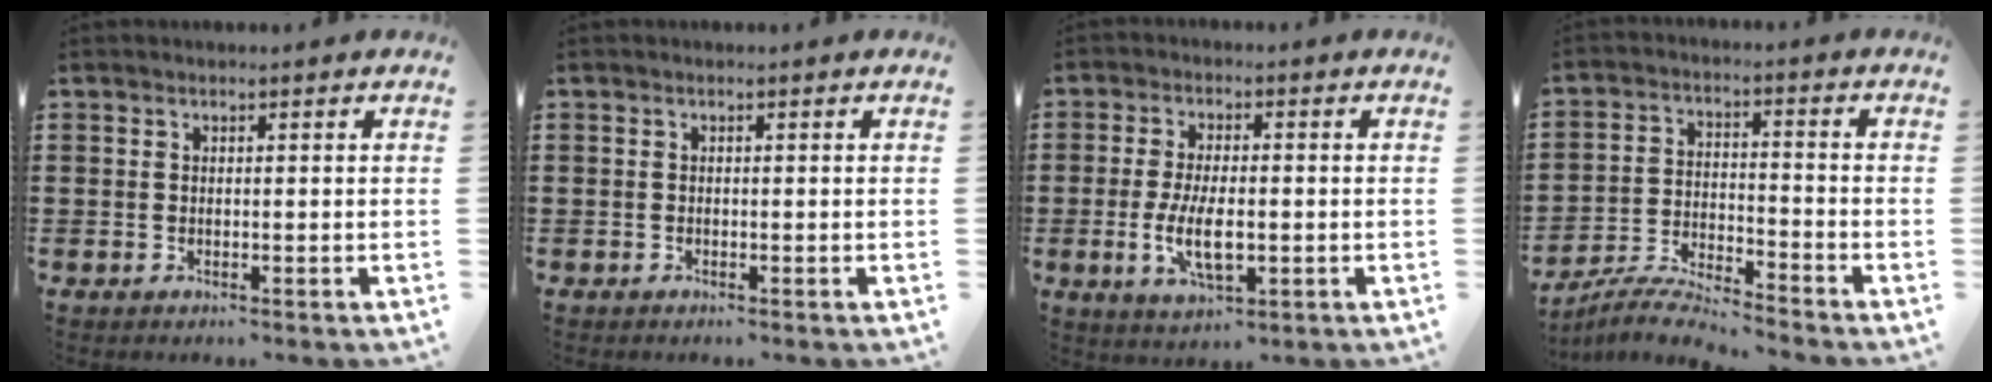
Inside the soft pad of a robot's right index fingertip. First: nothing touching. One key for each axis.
{"total": 0.0}
{"total": 7.0, "fx": -1.4, "fy": 3.1, "fz": 6.2, "tx": -0.126, "ty": -0.009, "tz": -0.030}
{"total": 5.9, "fx": -5.8, "fy": -0.1, "fz": 1.3, "tx": -0.043, "ty": -0.004, "tz": -0.117}